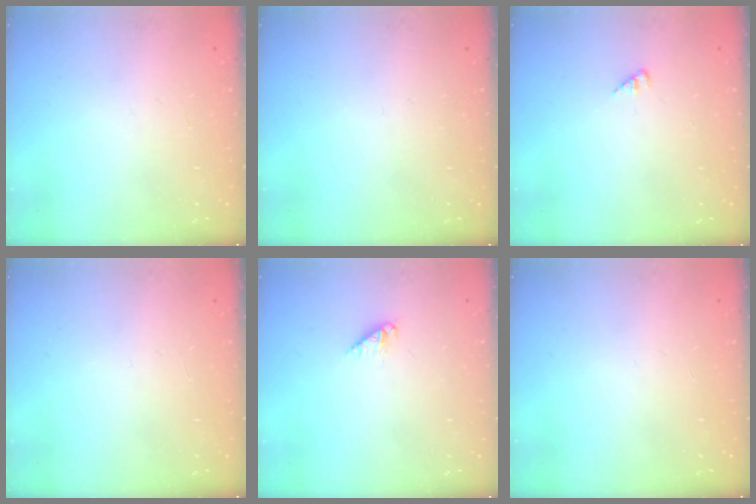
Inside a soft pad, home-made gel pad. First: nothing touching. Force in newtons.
{"total": 0.0}
{"total": 2.1, "press": 2.1, "slide": 0.3}
{"total": 0.0}
{"total": 3.0, "press": 3.0, "slide": 0.4}
{"total": 0.0}